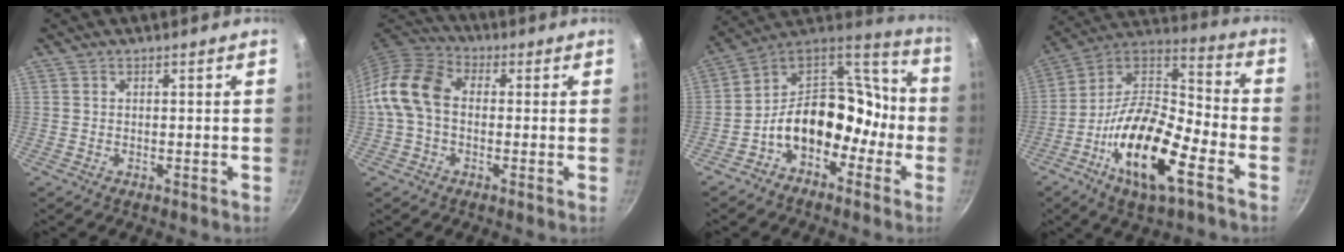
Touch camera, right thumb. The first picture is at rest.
{"total": 10.9, "force": [-0.1, 7.9, 7.6], "torque": [-0.128, 0.029, -0.023]}
{"total": 16.8, "force": [-6.0, 12.2, 9.8], "torque": [-0.099, 0.091, -0.116]}
{"total": 20.9, "force": [-8.8, 7.9, 17.2], "torque": [-0.299, 0.047, -0.178]}